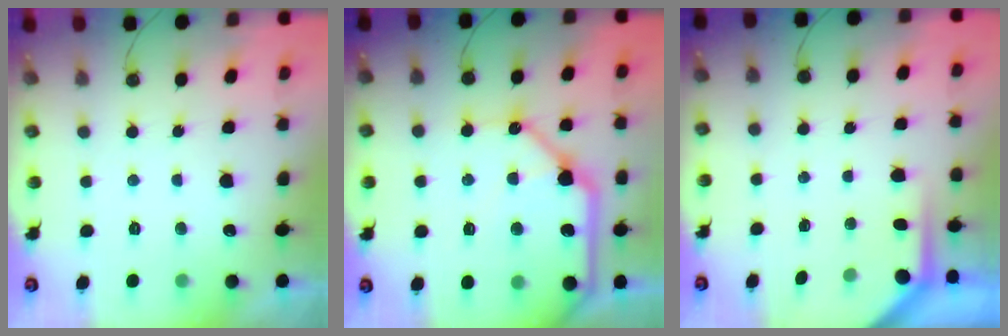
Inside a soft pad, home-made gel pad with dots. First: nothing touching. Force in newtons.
{"total": 21.1, "press": 20.9, "slide": 2.9}
{"total": 4.0, "press": 4.0, "slide": 0.2}